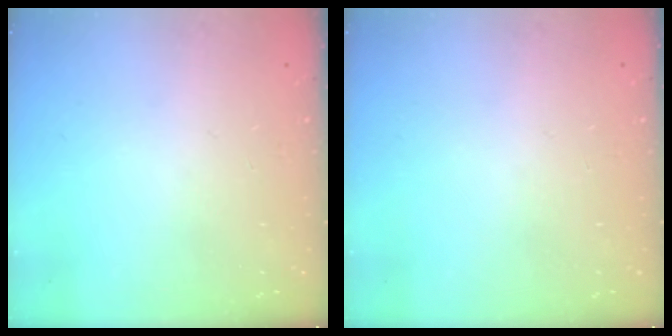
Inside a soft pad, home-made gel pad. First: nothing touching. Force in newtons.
{"total": 0.0}